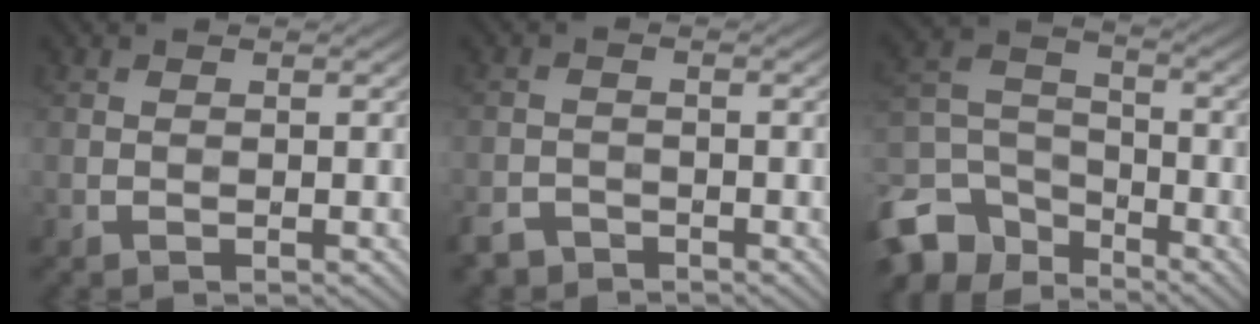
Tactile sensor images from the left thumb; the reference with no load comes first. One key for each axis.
{"total": 3.0, "fx": -2.5, "fy": 1.3, "fz": 0.8, "tx": -0.014, "ty": -0.006, "tz": -0.057}
{"total": 11.7, "fx": -8.0, "fy": 6.7, "fz": 5.2, "tx": -0.148, "ty": -0.020, "tz": -0.162}